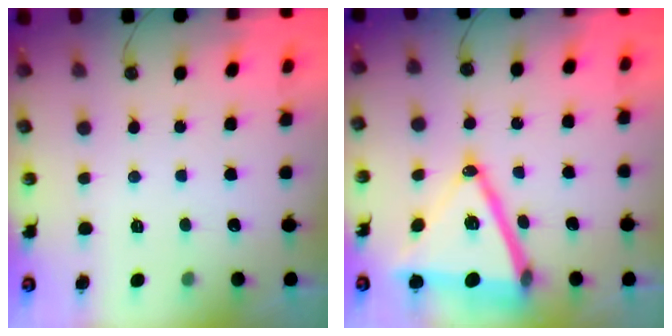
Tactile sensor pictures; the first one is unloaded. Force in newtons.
{"total": 20.5, "press": 20.1, "slide": 3.9}